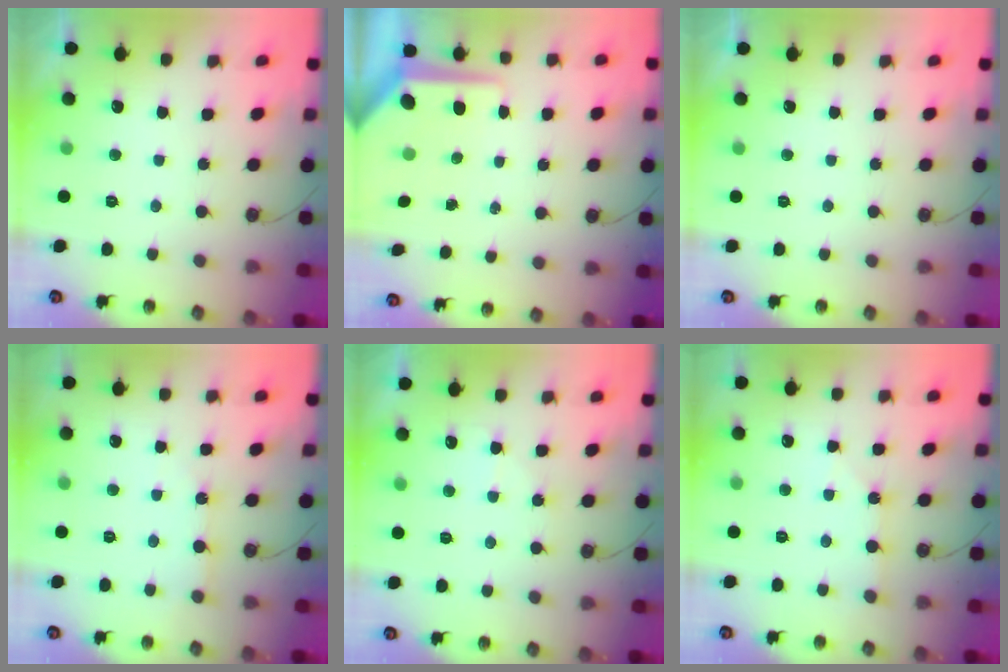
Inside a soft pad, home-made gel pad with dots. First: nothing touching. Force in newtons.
{"total": 9.0, "press": 8.9, "slide": 0.7}
{"total": 0.0}
{"total": 3.9, "press": 3.8, "slide": 0.4}
{"total": 5.0, "press": 5.0, "slide": 0.6}
{"total": 1.7, "press": 1.7, "slide": 0.3}